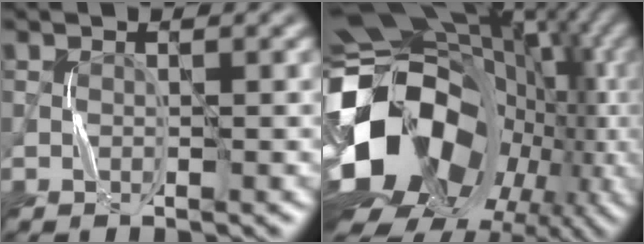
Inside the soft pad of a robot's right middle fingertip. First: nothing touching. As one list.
[{"total": 17.9, "force": [-4.3, 12.6, 11.9], "torque": [-0.248, -0.034, -0.061]}]